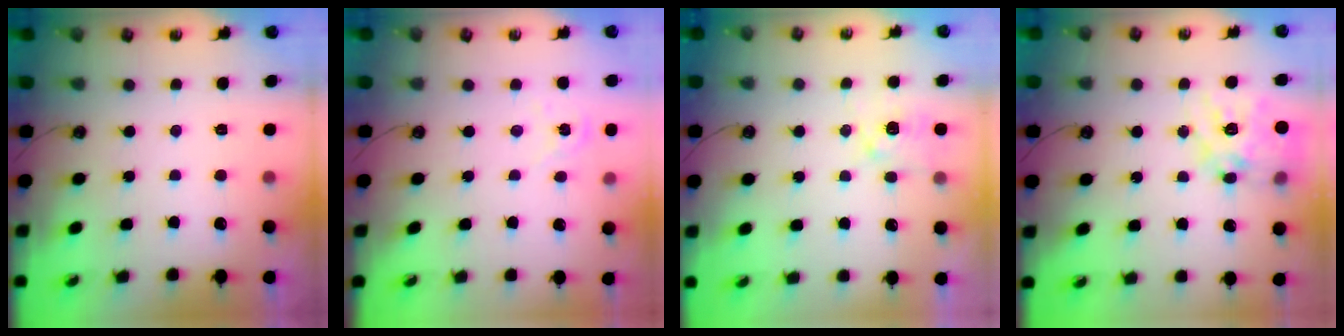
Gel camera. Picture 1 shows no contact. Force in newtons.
{"total": 2.1, "press": 2.1, "slide": 0.2}
{"total": 5.4, "press": 5.4, "slide": 0.5}
{"total": 16.8, "press": 16.8, "slide": 1.3}